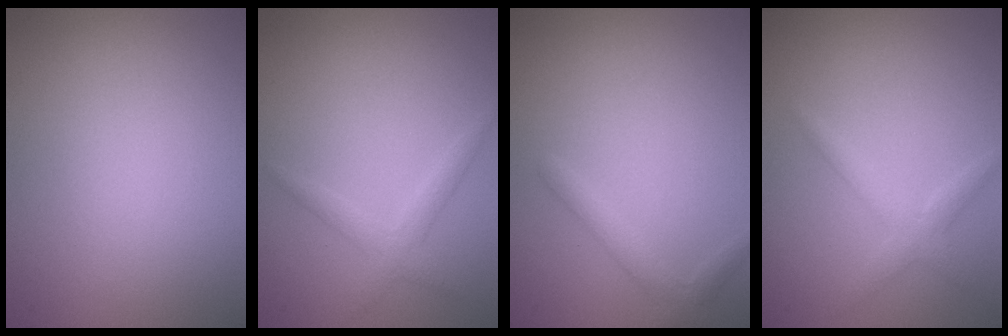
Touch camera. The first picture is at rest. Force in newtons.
{"total": 1.8, "press": 1.8, "slide": 0.1}
{"total": 1.6, "press": 1.6, "slide": 0.1}
{"total": 1.9, "press": 1.9, "slide": 0.1}